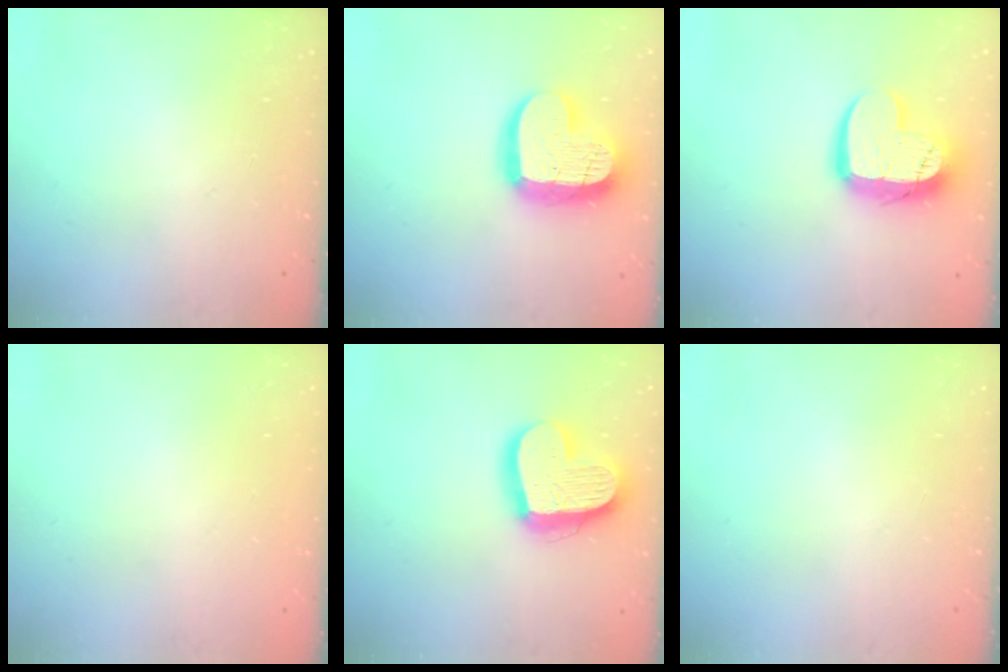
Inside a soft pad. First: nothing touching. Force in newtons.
{"total": 17.4, "press": 17.4, "slide": 1.7}
{"total": 12.7, "press": 12.7, "slide": 1.0}
{"total": 0.0}
{"total": 18.0, "press": 17.9, "slide": 1.5}
{"total": 0.0}